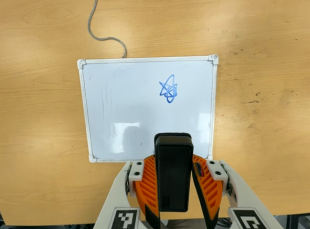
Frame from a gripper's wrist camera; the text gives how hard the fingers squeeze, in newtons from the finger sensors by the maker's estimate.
{"total": 6.2, "left": 4.9, "right": 7.5}